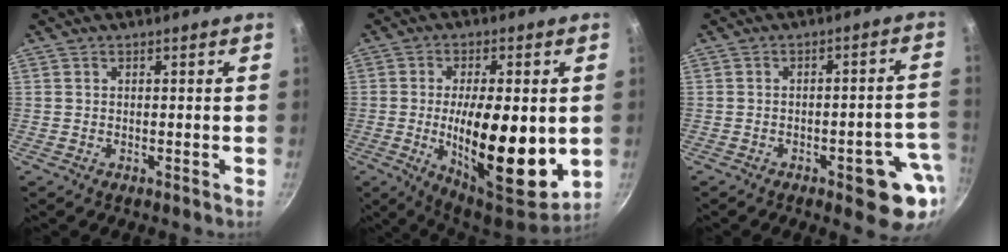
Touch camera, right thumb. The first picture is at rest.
{"total": 19.4, "force": [-1.7, 7.2, 18.0], "torque": [-0.262, -0.016, -0.023]}
{"total": 10.5, "force": [-4.2, 3.9, 8.9], "torque": [-0.065, 0.029, -0.048]}